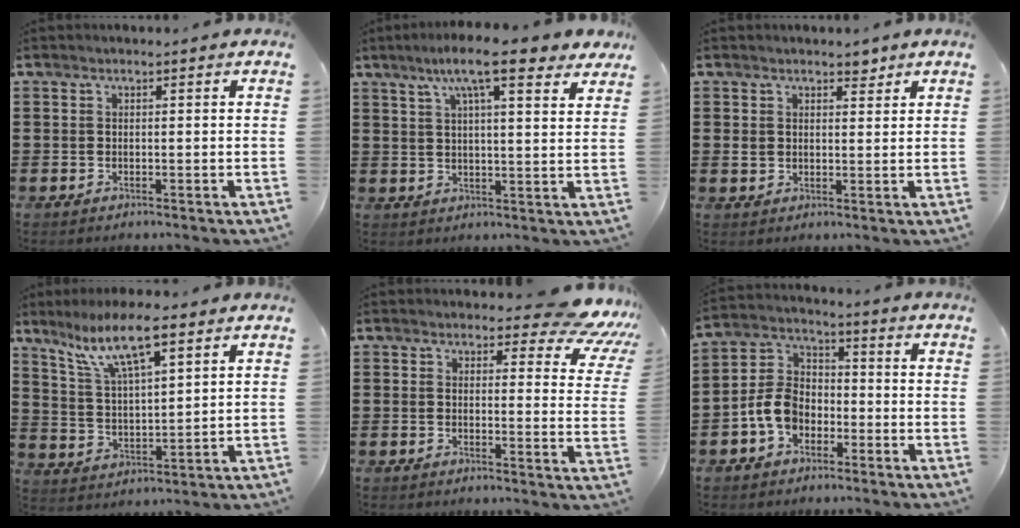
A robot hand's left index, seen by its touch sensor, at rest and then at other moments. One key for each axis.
{"total": 9.6, "fx": 7.0, "fy": 1.6, "fz": 6.4, "tx": -0.119, "ty": -0.012, "tz": 0.118}
{"total": 3.1, "fx": 1.7, "fy": 2.3, "fz": 1.1, "tx": -0.016, "ty": 0.004, "tz": 0.025}
{"total": 10.1, "fx": 6.7, "fy": 2.7, "fz": 7.1, "tx": -0.145, "ty": -0.011, "tz": 0.117}
{"total": 6.0, "fx": 5.2, "fy": 1.4, "fz": 2.8, "tx": -0.042, "ty": -0.031, "tz": 0.088}
{"total": 7.2, "fx": -2.9, "fy": 5.2, "fz": 4.1, "tx": -0.108, "ty": 0.011, "tz": -0.063}